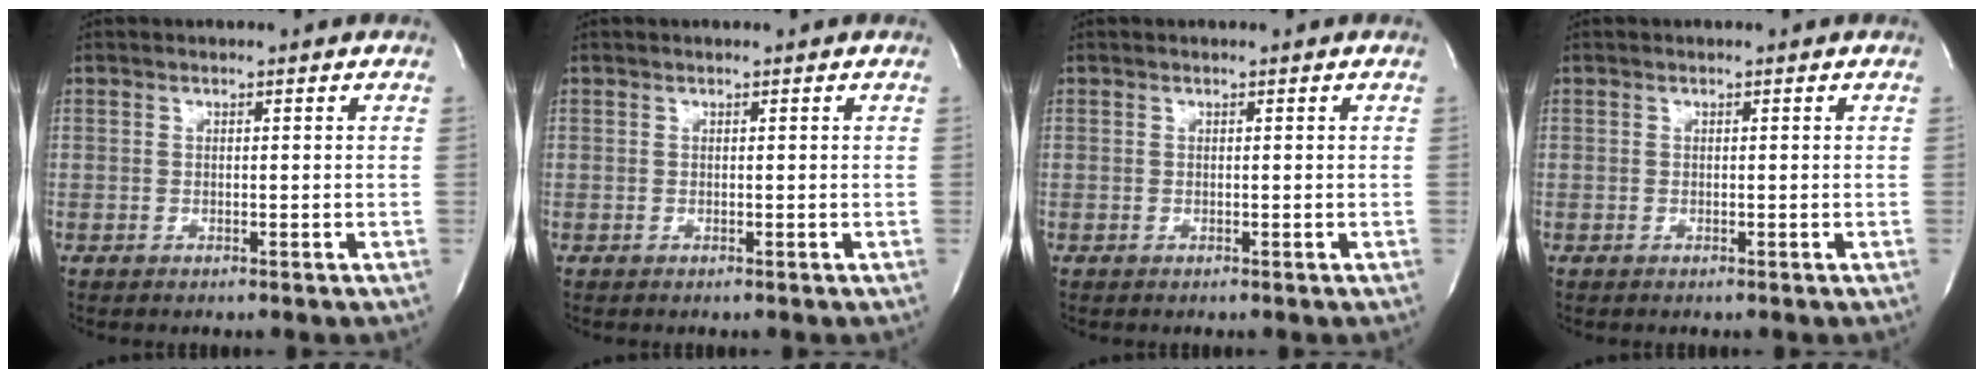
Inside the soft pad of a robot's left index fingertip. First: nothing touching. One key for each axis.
{"total": 0.0}
{"total": 0.0}
{"total": 0.0}